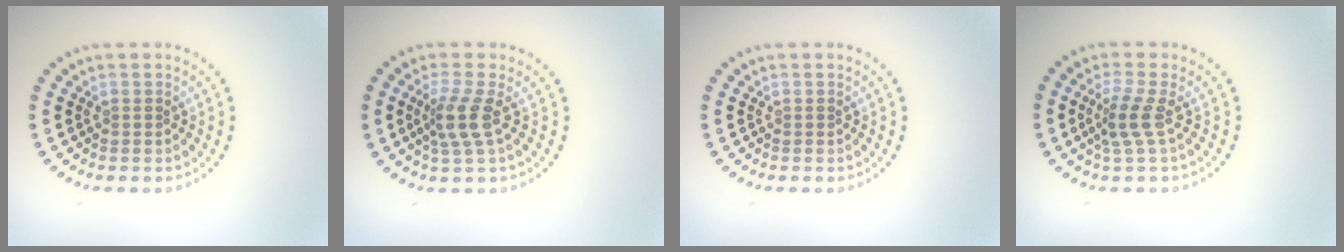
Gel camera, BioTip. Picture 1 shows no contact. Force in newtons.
{"total": 2.7, "press": 2.1, "slide": 1.7}
{"total": 0.0}
{"total": 2.3, "press": 1.8, "slide": 1.5}